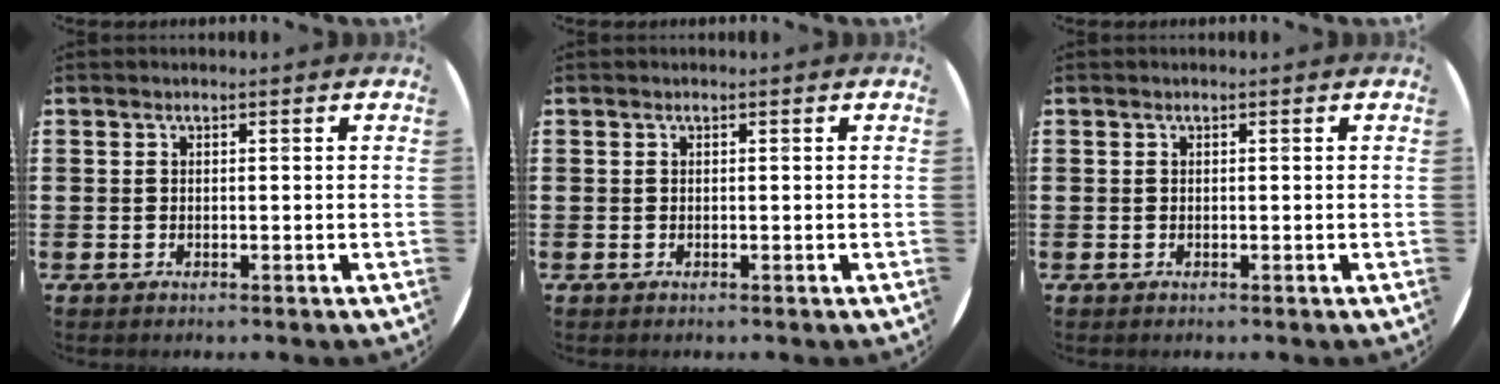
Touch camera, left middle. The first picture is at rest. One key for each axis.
{"total": 0.0}
{"total": 0.0}